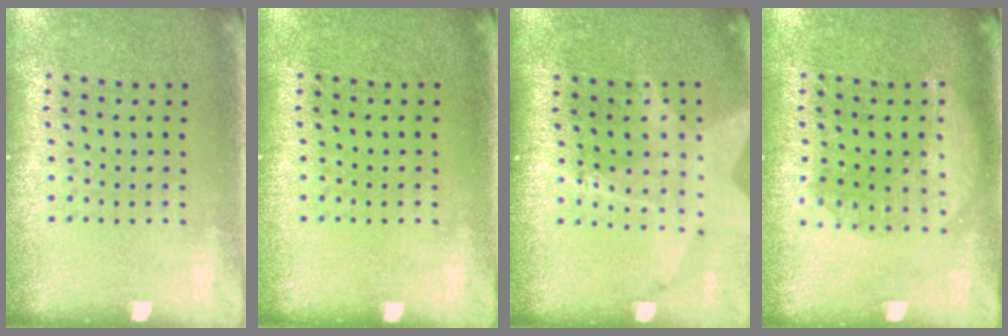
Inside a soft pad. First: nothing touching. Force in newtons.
{"total": 0.0}
{"total": 2.0, "press": 1.6, "slide": 1.3}
{"total": 1.3, "press": 1.3, "slide": 0.2}